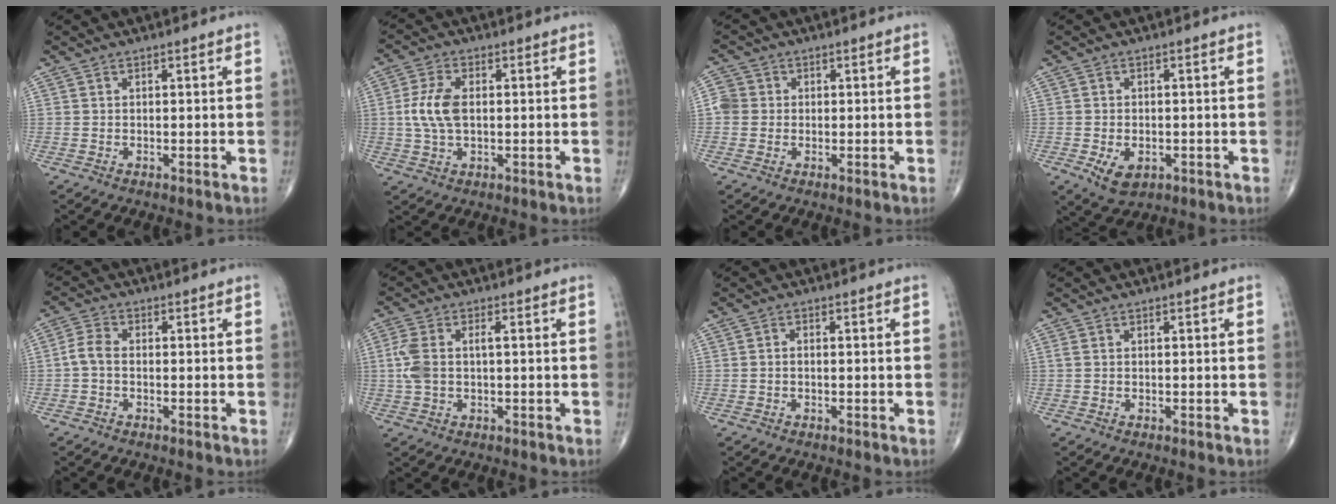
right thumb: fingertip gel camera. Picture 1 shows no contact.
{"total": 7.1, "force": [0.3, 3.9, 5.9], "torque": [-0.131, 0.005, 0.005]}
{"total": 3.6, "force": [0.0, 3.4, 1.0], "torque": [-0.006, 0.008, -0.004]}
{"total": 5.2, "force": [-1.7, 3.3, 3.6], "torque": [-0.055, 0.000, -0.017]}
{"total": 3.4, "force": [-0.7, 2.1, 2.6], "torque": [-0.055, 0.010, -0.022]}
{"total": 5.9, "force": [0.2, 3.0, 5.1], "torque": [-0.140, 0.017, 0.002]}
{"total": 0.8, "force": [-0.3, 0.4, 0.7], "torque": [-0.011, 0.004, -0.006]}
{"total": 0.6, "force": [0.1, 0.3, 0.5], "torque": [-0.020, 0.003, 0.004]}